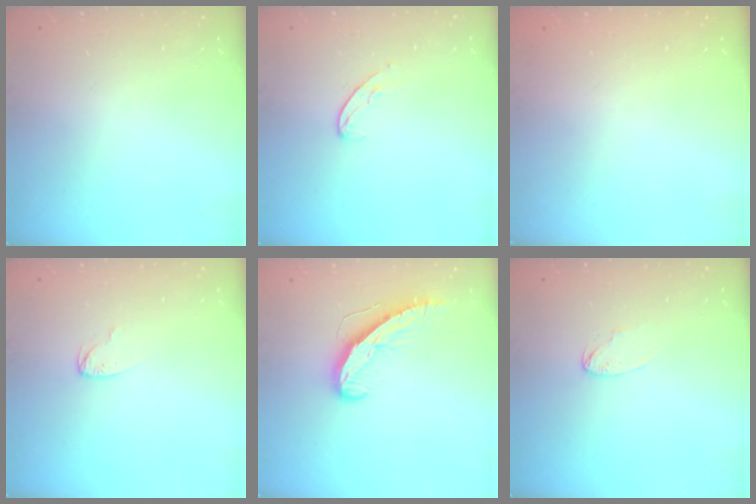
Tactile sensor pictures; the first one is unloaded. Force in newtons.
{"total": 5.4, "press": 5.4, "slide": 0.4}
{"total": 0.0}
{"total": 3.5, "press": 3.5, "slide": 0.3}
{"total": 9.4, "press": 9.4, "slide": 0.4}
{"total": 2.5, "press": 2.5, "slide": 0.2}